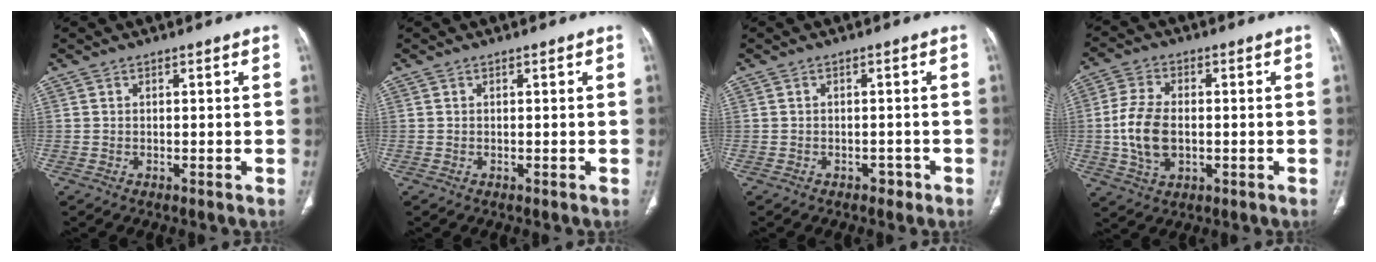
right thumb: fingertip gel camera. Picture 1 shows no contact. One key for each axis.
{"total": 0.0}
{"total": 1.7, "fx": -1.1, "fy": 1.2, "fz": 0.5, "tx": -0.003, "ty": 0.007, "tz": -0.013}
{"total": 10.0, "fx": -0.9, "fy": 6.2, "fz": 7.7, "tx": -0.156, "ty": 0.006, "tz": -0.015}